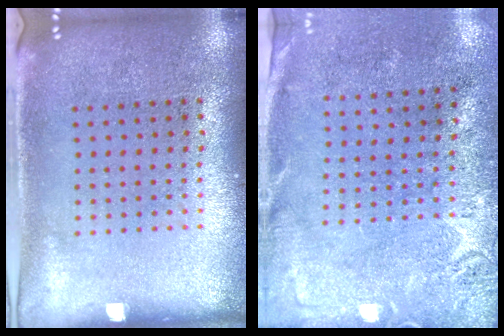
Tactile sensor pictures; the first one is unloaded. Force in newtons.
{"total": 2.8, "press": 2.3, "slide": 1.6}